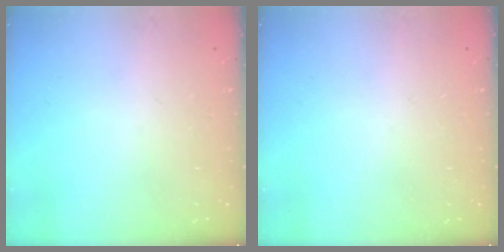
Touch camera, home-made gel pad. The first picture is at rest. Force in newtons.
{"total": 0.0}